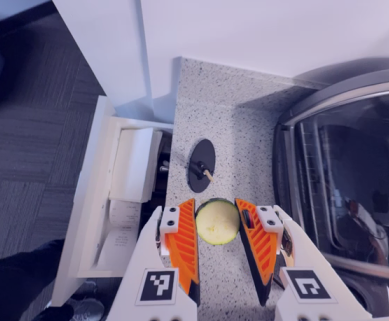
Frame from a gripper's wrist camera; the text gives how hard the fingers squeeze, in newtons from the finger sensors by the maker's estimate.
{"total": 9.9, "left": 9.9, "right": 10.0}